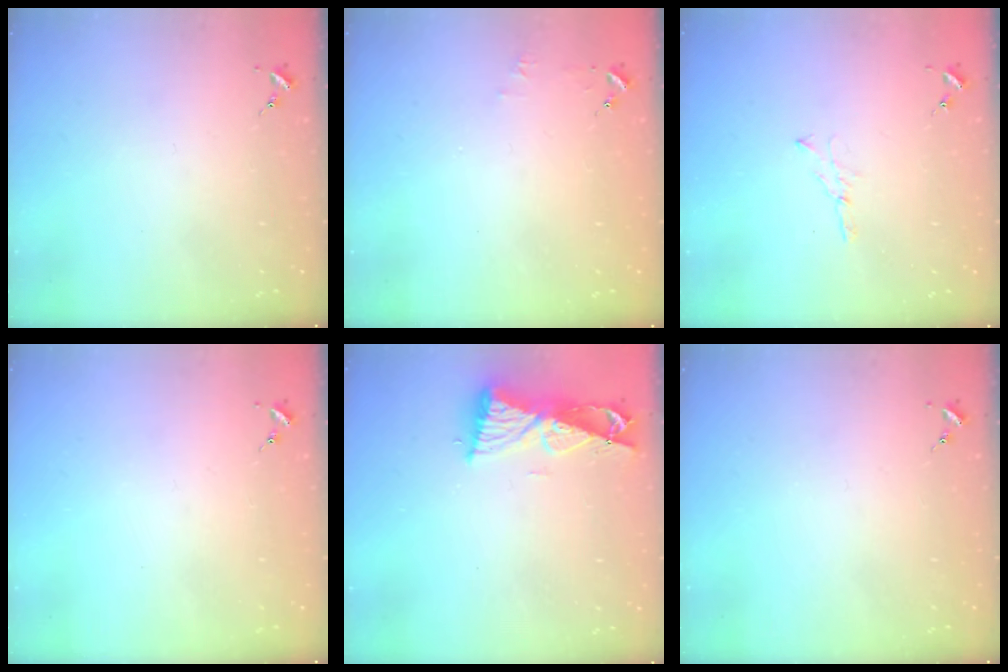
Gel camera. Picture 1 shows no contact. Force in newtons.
{"total": 3.5, "press": 3.5, "slide": 0.3}
{"total": 3.0, "press": 3.0, "slide": 0.3}
{"total": 0.0}
{"total": 9.1, "press": 9.0, "slide": 1.0}
{"total": 0.0}